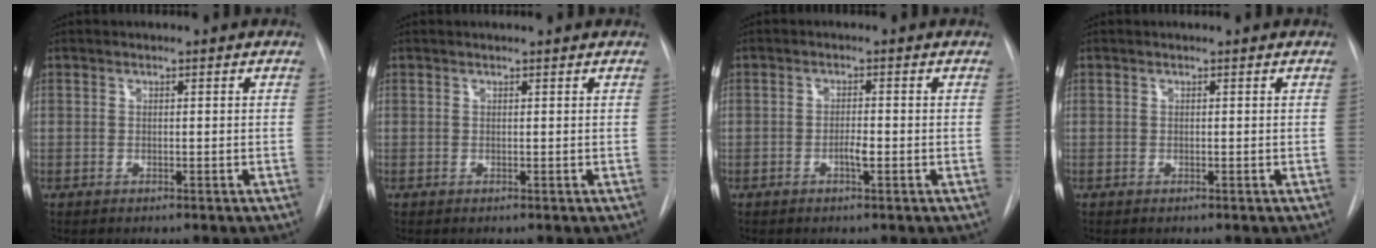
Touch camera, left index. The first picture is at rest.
{"total": 1.7, "force": [1.6, -0.1, 0.2], "torque": [-0.010, 0.011, 0.019]}
{"total": 1.6, "force": [-0.6, 0.2, 1.5], "torque": [-0.027, 0.000, -0.012]}
{"total": 0.0}